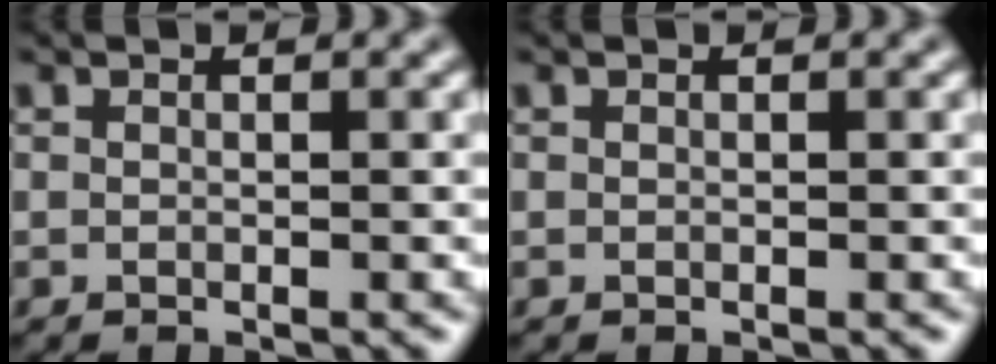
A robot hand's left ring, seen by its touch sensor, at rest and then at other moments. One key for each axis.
{"total": 0.0}